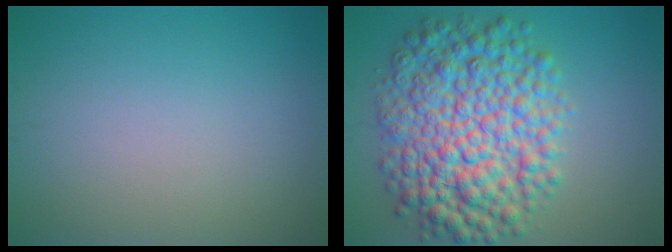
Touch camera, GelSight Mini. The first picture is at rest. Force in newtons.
{"total": 10.4, "press": 10.4, "slide": 0.1}